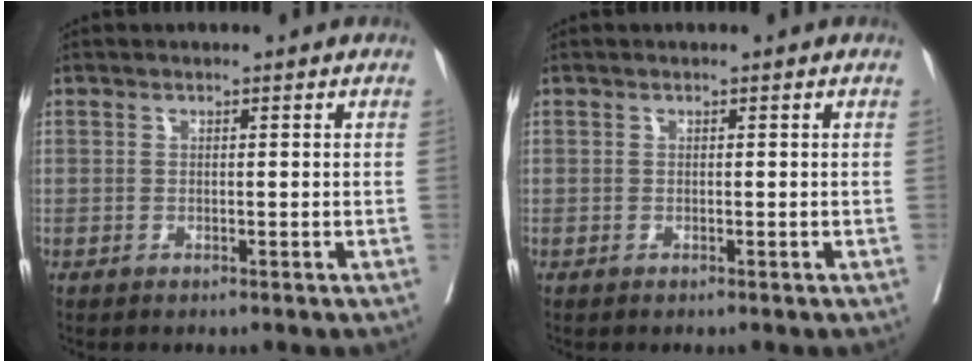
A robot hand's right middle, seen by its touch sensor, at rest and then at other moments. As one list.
[{"total": 0.0}]